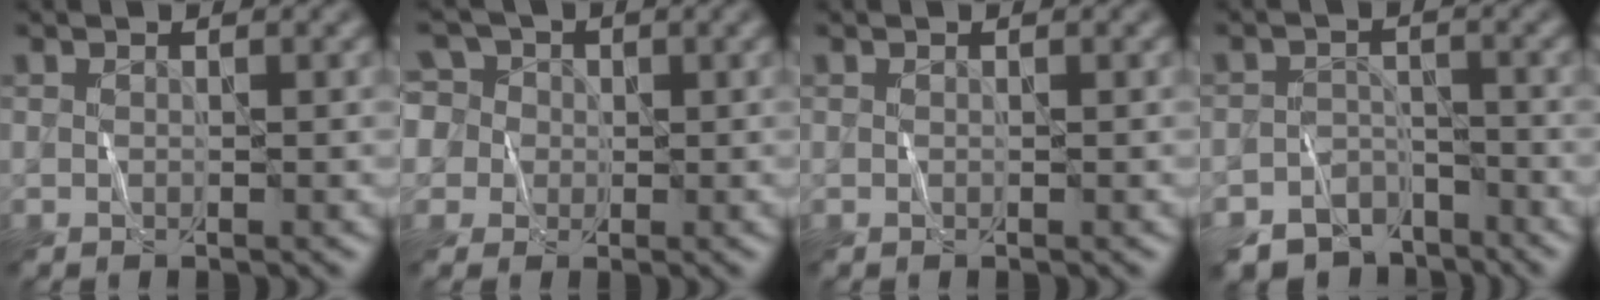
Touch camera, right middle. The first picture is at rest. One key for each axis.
{"total": 9.2, "fx": 3.8, "fy": 7.3, "fz": 4.1, "tx": -0.081, "ty": 0.041, "tz": 0.032}
{"total": 0.0}
{"total": 5.6, "fx": -4.8, "fy": 2.8, "fz": 0.6, "tx": 0.001, "ty": -0.011, "tz": -0.075}